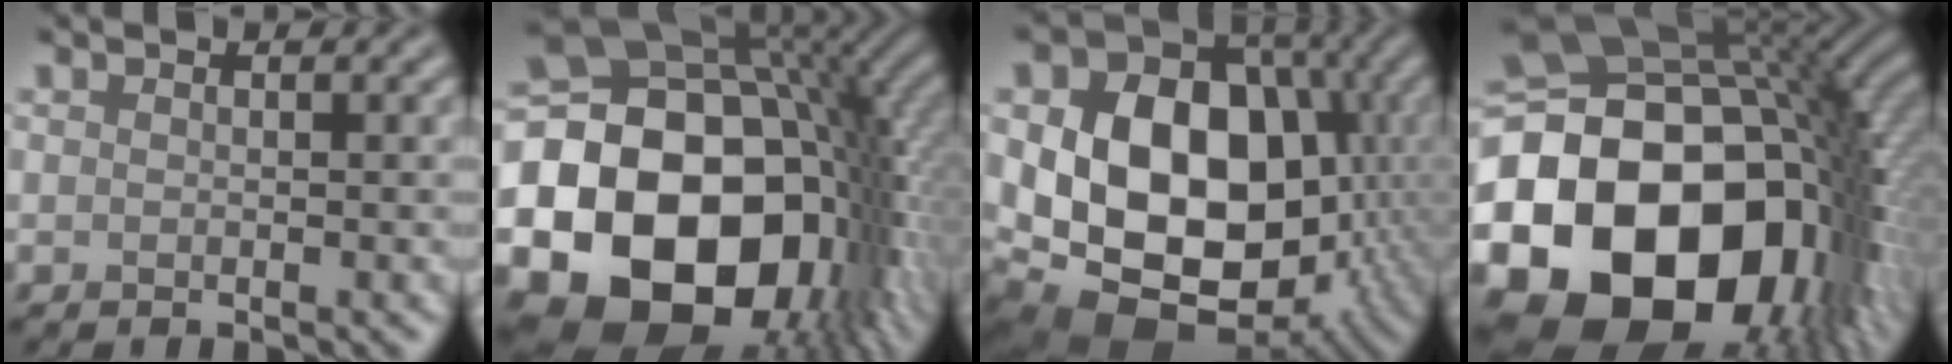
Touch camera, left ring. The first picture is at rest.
{"total": 21.8, "force": [-3.7, 15.7, 14.6], "torque": [-0.252, -0.037, -0.053]}
{"total": 18.8, "force": [-1.4, 14.5, 11.9], "torque": [-0.175, -0.006, -0.028]}
{"total": 23.3, "force": [-5.0, 17.6, 14.5], "torque": [-0.259, -0.038, -0.102]}